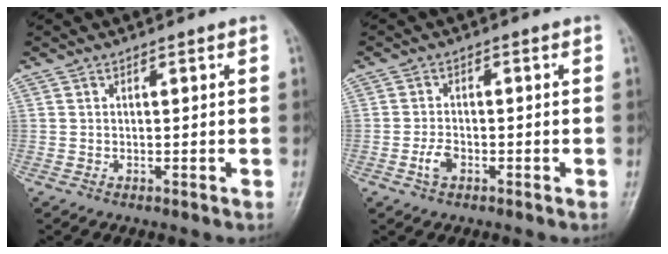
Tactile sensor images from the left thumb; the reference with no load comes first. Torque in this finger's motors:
{"motor_torque": [0.09, 0.50, 0.49, 0.25, 0.00]}